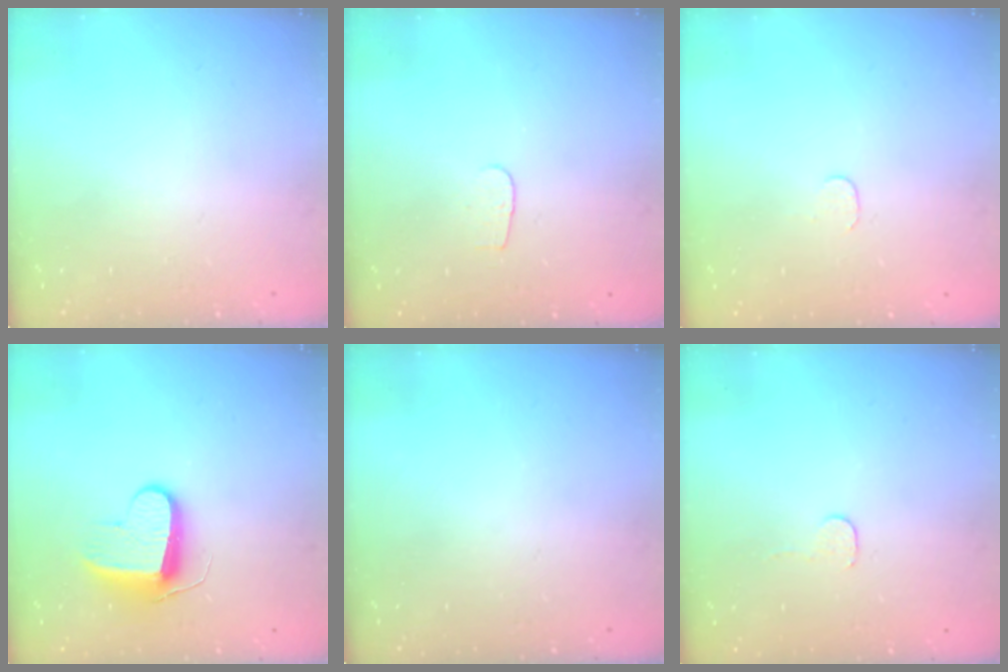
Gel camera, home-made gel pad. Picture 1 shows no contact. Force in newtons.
{"total": 3.1, "press": 3.1, "slide": 0.2}
{"total": 3.5, "press": 3.5, "slide": 0.3}
{"total": 9.1, "press": 9.1, "slide": 0.3}
{"total": 0.0}
{"total": 2.7, "press": 2.7, "slide": 0.2}